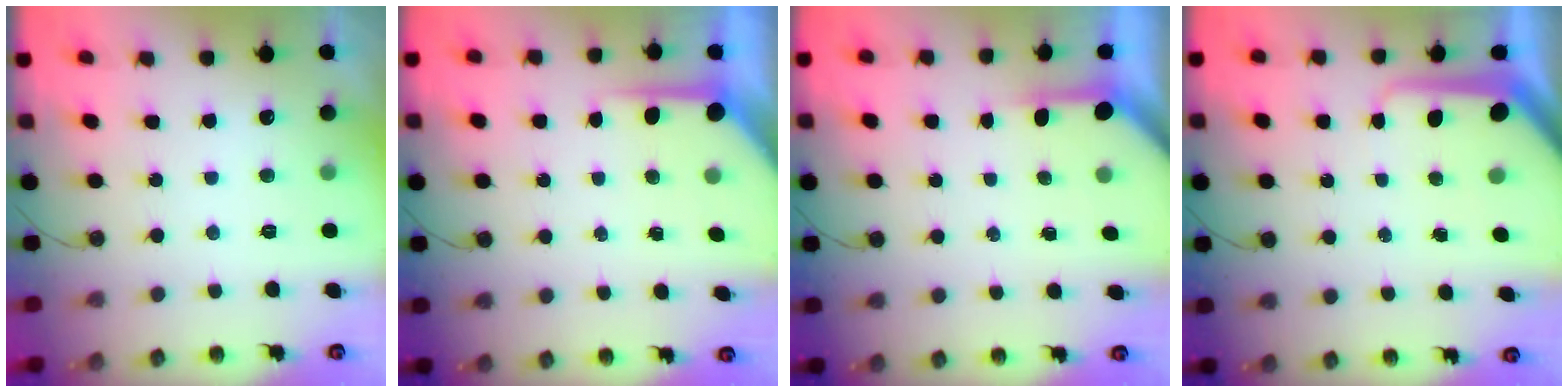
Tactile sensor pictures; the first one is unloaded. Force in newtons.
{"total": 7.1, "press": 7.1, "slide": 0.5}
{"total": 3.0, "press": 3.0, "slide": 0.3}
{"total": 10.2, "press": 10.1, "slide": 1.1}